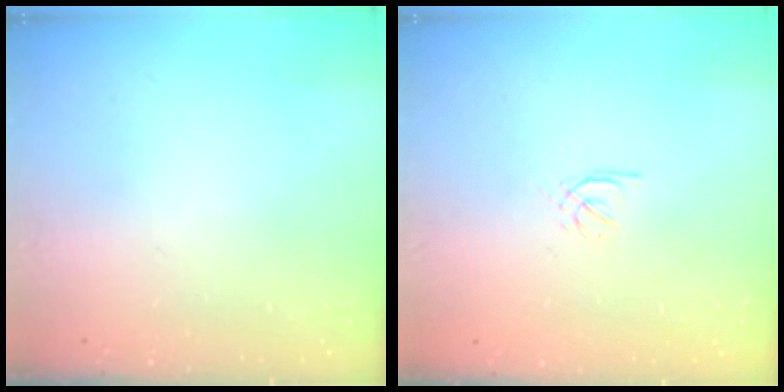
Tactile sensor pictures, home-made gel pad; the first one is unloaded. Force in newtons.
{"total": 0.5, "press": 0.3, "slide": 0.4}